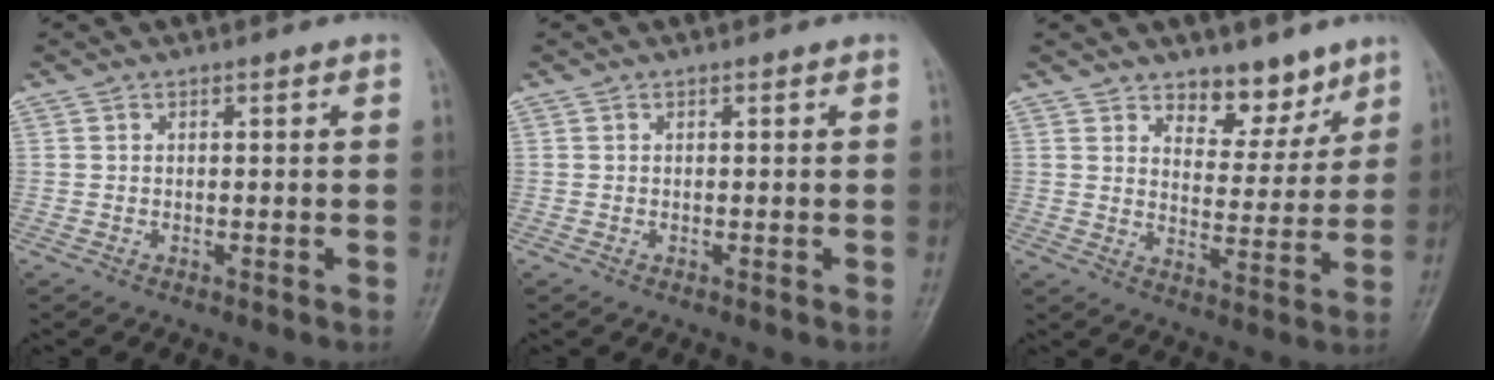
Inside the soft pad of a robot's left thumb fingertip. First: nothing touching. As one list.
[{"total": 0.0}, {"total": 8.2, "force": [6.2, 4.2, 3.3], "torque": [-0.010, -0.045, 0.097]}]